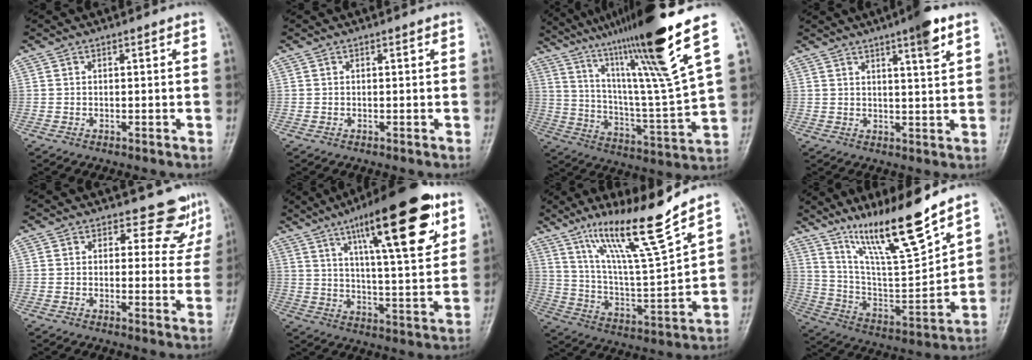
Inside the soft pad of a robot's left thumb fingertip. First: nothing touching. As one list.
[{"total": 0.0}, {"total": 23.5, "force": [14.9, 1.0, 18.2], "torque": [-0.288, -0.063, 0.257]}, {"total": 6.4, "force": [3.7, 0.6, 5.2], "torque": [-0.075, -0.016, 0.054]}, {"total": 6.4, "force": [5.3, 3.5, 1.0], "torque": [0.023, -0.036, 0.047]}, {"total": 22.3, "force": [11.2, 5.8, 18.4], "torque": [-0.252, -0.028, 0.172]}, {"total": 16.7, "force": [11.6, 0.9, 11.9], "torque": [-0.197, -0.069, 0.213]}, {"total": 18.1, "force": [13.1, 2.3, 12.3], "torque": [-0.192, -0.076, 0.242]}]